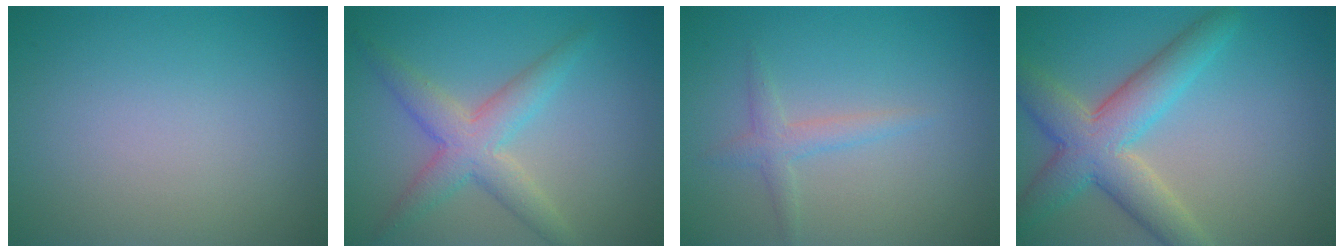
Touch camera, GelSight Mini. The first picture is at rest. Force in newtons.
{"total": 4.4, "press": 4.4, "slide": 0.2}
{"total": 1.7, "press": 1.7, "slide": 0.1}
{"total": 6.6, "press": 6.5, "slide": 0.3}